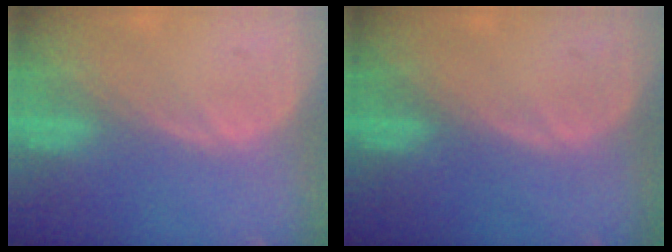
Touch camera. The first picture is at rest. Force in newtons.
{"total": 0.0}